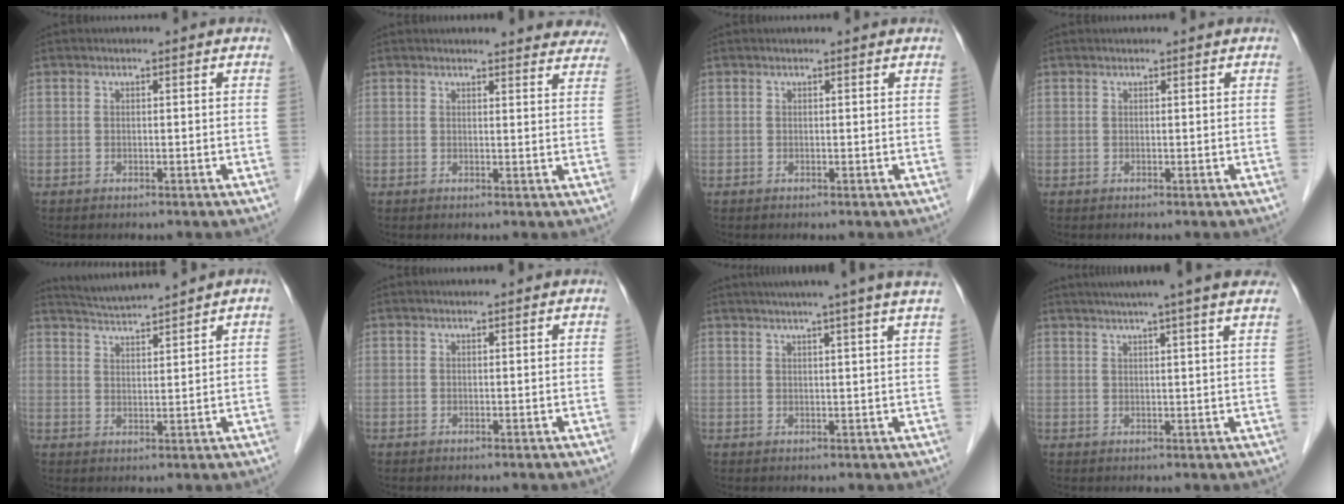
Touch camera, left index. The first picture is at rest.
{"total": 13.4, "force": [12.8, 2.4, 3.3], "torque": [-0.011, -0.017, 0.122]}
{"total": 1.6, "force": [1.6, 0.2, 0.3], "torque": [-0.011, 0.016, 0.016]}
{"total": 1.0, "force": [1.0, 0.0, 0.2], "torque": [-0.005, 0.015, 0.018]}
{"total": 5.2, "force": [4.9, -1.3, 1.2], "torque": [-0.030, 0.010, 0.093]}
{"total": 0.5, "force": [0.5, 0.0, 0.2], "torque": [-0.007, 0.004, 0.008]}
{"total": 11.7, "force": [9.5, -1.7, 6.7], "torque": [-0.099, 0.010, 0.107]}
{"total": 13.2, "force": [10.8, -0.9, 7.5], "torque": [-0.117, 0.026, 0.126]}